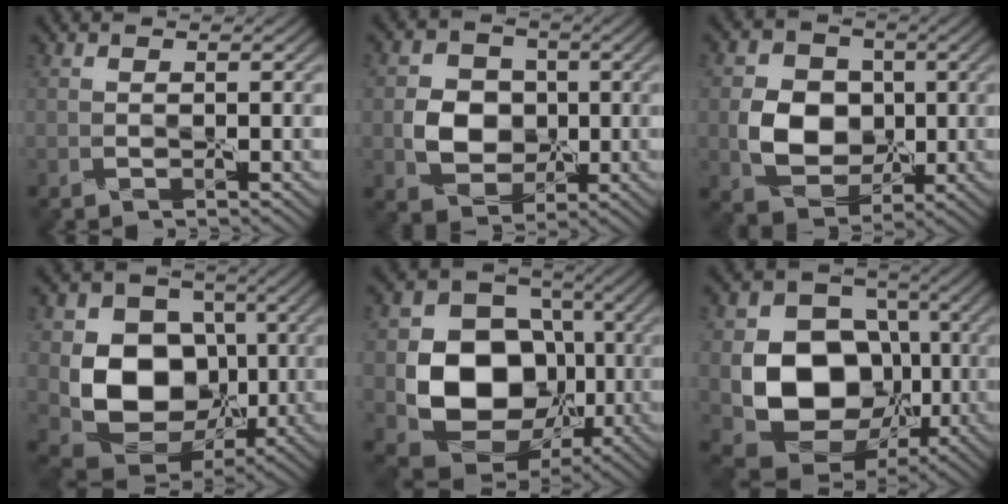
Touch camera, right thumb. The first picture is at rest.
{"total": 4.6, "force": [0.0, 4.2, 1.9], "torque": [-0.039, 0.007, -0.014]}
{"total": 6.1, "force": [0.1, 5.3, 3.0], "torque": [-0.066, 0.004, -0.010]}
{"total": 10.0, "force": [0.0, 8.5, 5.2], "torque": [-0.099, -0.011, -0.008]}
{"total": 11.9, "force": [-1.3, 9.9, 6.4], "torque": [-0.106, -0.013, -0.032]}
{"total": 11.8, "force": [-1.4, 9.8, 6.4], "torque": [-0.109, -0.013, -0.031]}